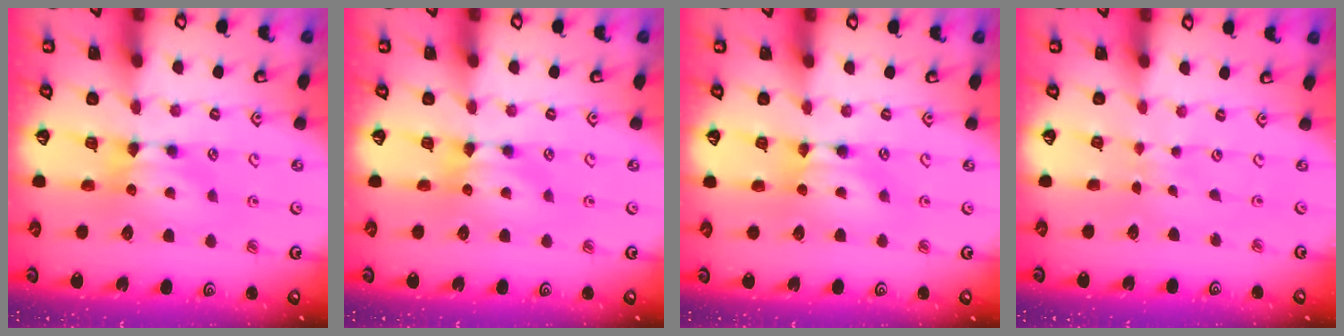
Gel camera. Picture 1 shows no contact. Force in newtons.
{"total": 0.0}
{"total": 1.6, "press": 1.6, "slide": 0.1}
{"total": 4.5, "press": 4.4, "slide": 0.3}